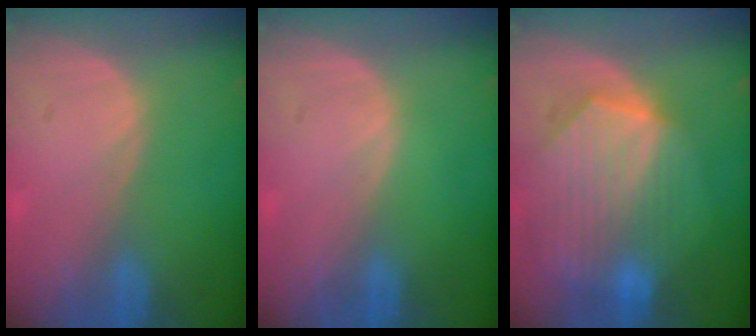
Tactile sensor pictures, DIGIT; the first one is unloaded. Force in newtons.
{"total": 0.0}
{"total": 10.2, "press": 9.0, "slide": 4.9}